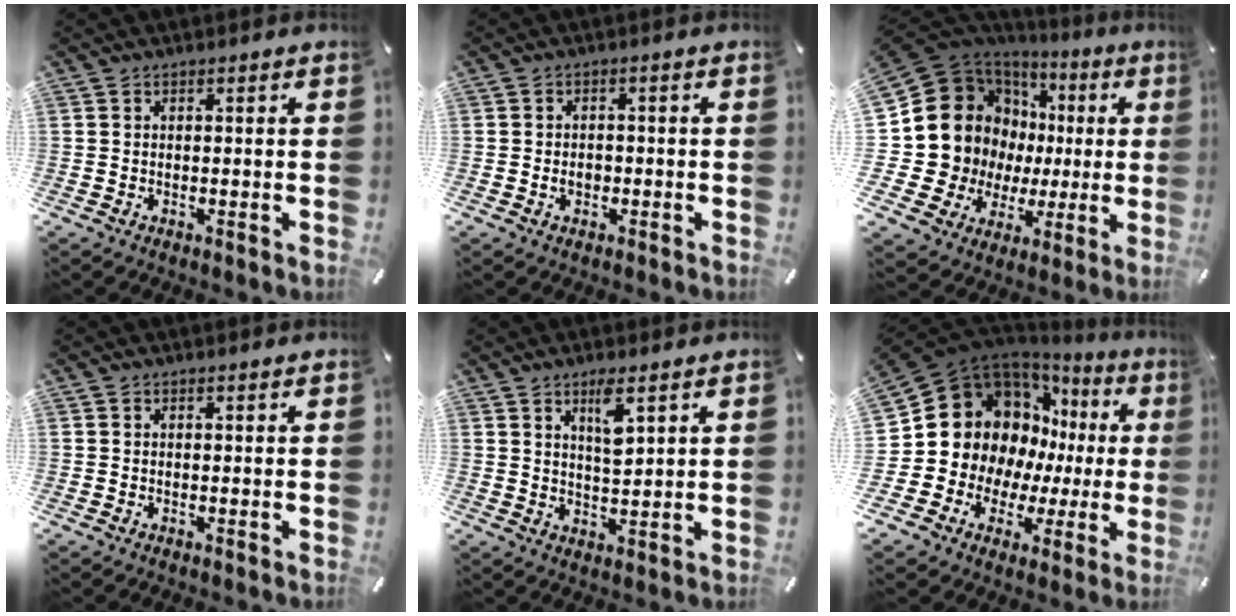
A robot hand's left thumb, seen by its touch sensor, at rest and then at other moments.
{"total": 2.9, "force": [-0.9, 2.1, 1.8], "torque": [-0.034, 0.006, -0.016]}
{"total": 21.5, "force": [4.0, 18.0, 11.0], "torque": [-0.225, -0.040, 0.102]}
{"total": 0.0}
{"total": 5.8, "force": [3.4, 1.4, 4.5], "torque": [-0.081, -0.013, 0.055]}
{"total": 18.0, "force": [5.1, 15.0, 8.5], "torque": [-0.153, -0.046, 0.117]}